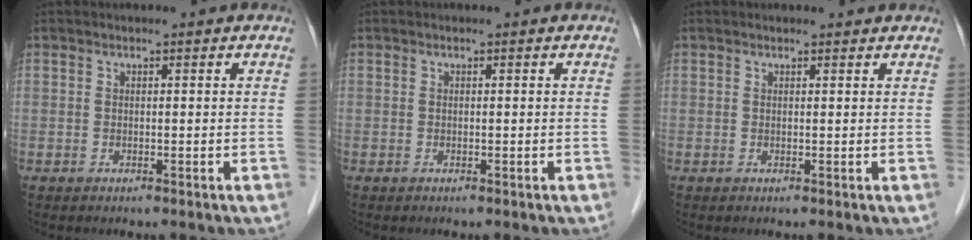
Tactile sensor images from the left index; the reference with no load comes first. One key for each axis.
{"total": 0.0}
{"total": 1.6, "fx": 1.6, "fy": 0.2, "fz": 0.1, "tx": -0.011, "ty": 0.005, "tz": 0.018}